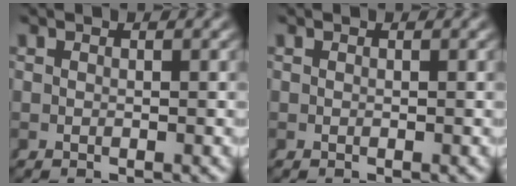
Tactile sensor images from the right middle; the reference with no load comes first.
{"total": 0.0}